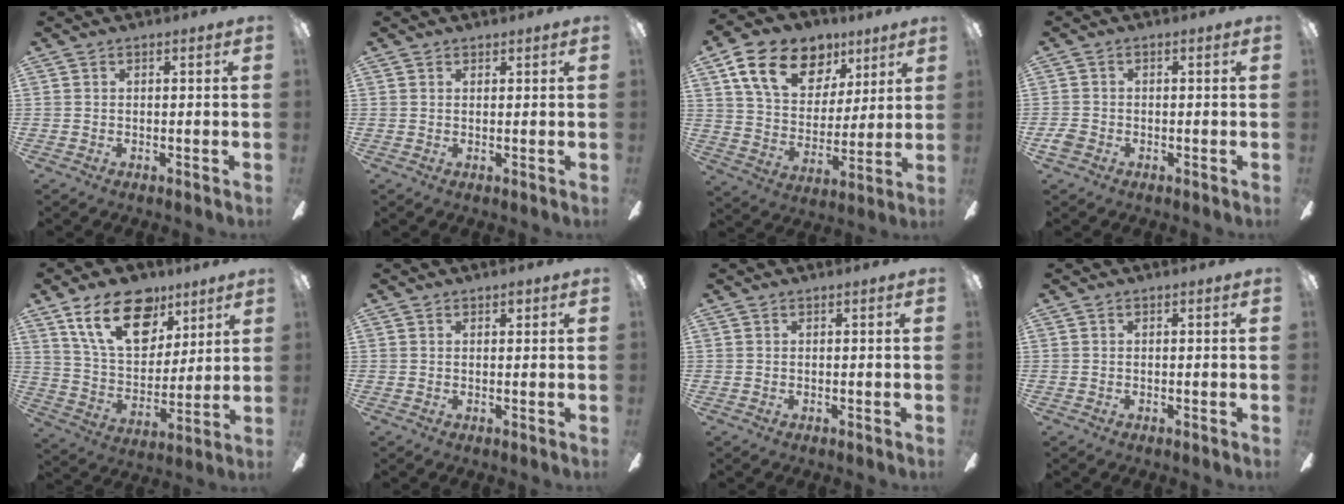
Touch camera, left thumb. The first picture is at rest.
{"total": 0.9, "force": [0.7, 0.5, 0.1], "torque": [-0.002, 0.001, 0.013]}
{"total": 17.8, "force": [9.8, 11.6, 9.2], "torque": [-0.157, -0.032, 0.181]}
{"total": 2.6, "force": [-1.3, 1.8, 1.3], "torque": [-0.026, 0.006, -0.026]}
{"total": 20.0, "force": [11.2, 11.6, 11.7], "torque": [-0.187, -0.039, 0.199]}
{"total": 1.4, "force": [0.9, 0.9, 0.7], "torque": [-0.006, -0.001, 0.014]}
{"total": 0.0}
{"total": 0.0}